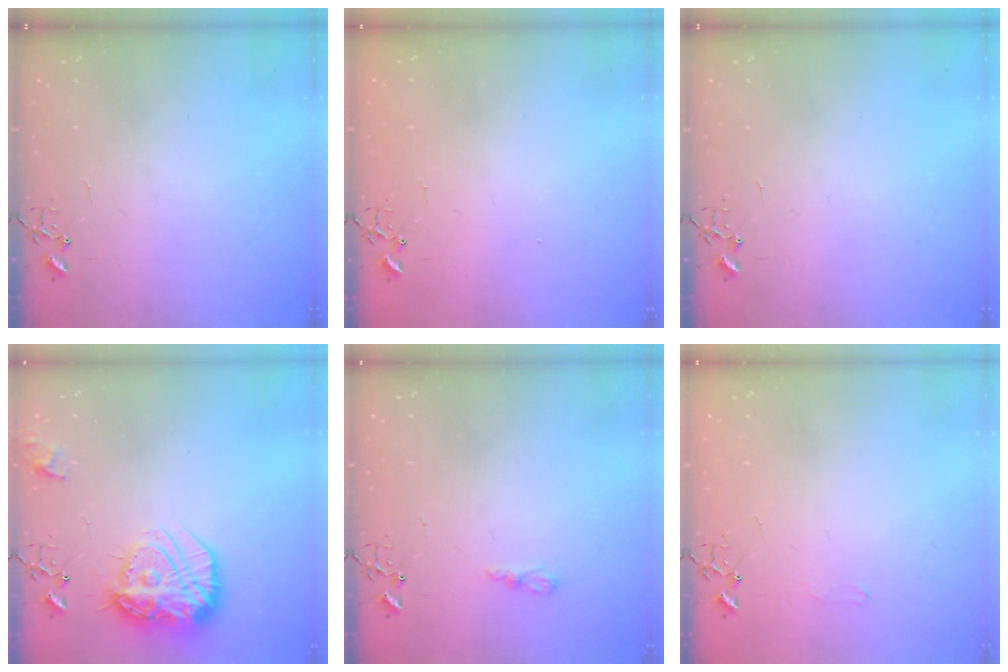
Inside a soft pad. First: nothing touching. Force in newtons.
{"total": 1.3, "press": 1.2, "slide": 0.1}
{"total": 0.0}
{"total": 17.7, "press": 17.7, "slide": 1.2}
{"total": 5.7, "press": 5.7, "slide": 0.3}
{"total": 6.4, "press": 6.4, "slide": 0.8}